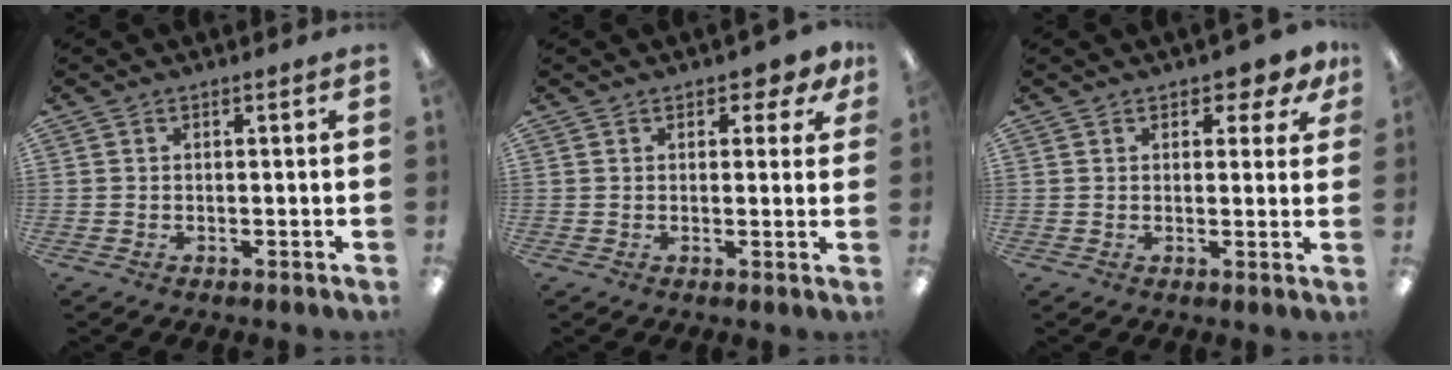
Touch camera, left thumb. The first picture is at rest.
{"total": 3.2, "force": [1.8, 1.8, 1.9], "torque": [-0.024, 0.000, 0.030]}
{"total": 3.9, "force": [2.4, 2.0, 2.3], "torque": [-0.024, -0.005, 0.040]}